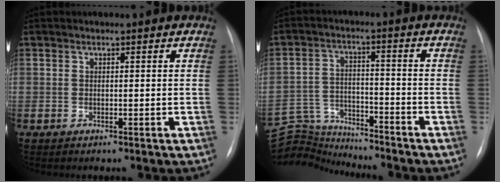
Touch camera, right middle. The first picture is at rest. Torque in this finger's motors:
{"motor_torque": [-0.20, -0.08, -0.32, -0.11]}